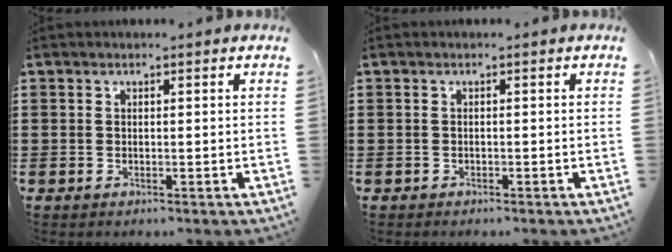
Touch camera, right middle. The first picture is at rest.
{"total": 0.5, "force": [-0.5, 0.2, 0.0], "torque": [0.000, 0.000, -0.011]}